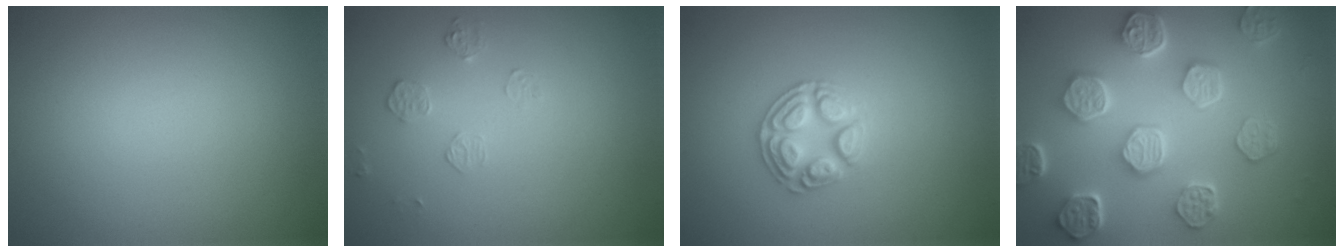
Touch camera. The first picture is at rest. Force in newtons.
{"total": 1.3, "press": 0.6, "slide": 1.1}
{"total": 2.9, "press": 2.9, "slide": 0.1}
{"total": 7.9, "press": 6.0, "slide": 5.2}